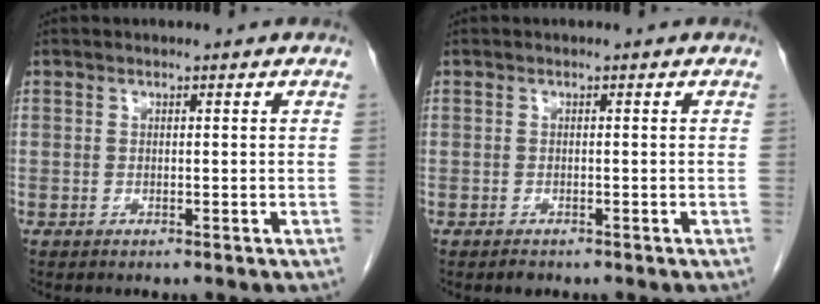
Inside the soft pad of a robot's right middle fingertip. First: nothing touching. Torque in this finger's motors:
{"motor_torque": [0.01, 0.01, 0.01, -0.01]}